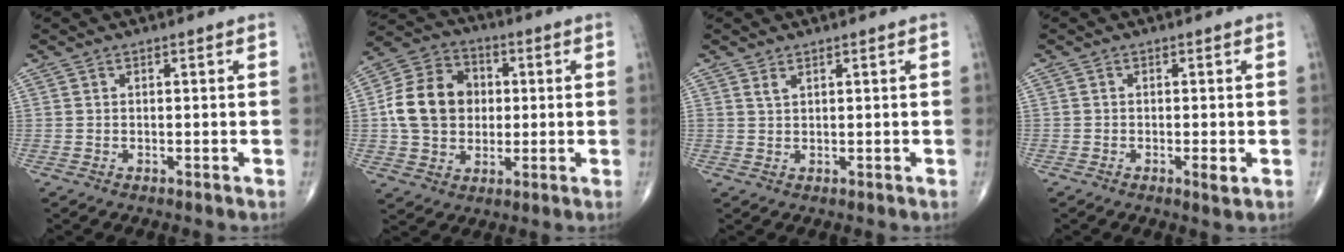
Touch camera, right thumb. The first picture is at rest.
{"total": 14.1, "force": [0.7, 11.4, 8.2], "torque": [-0.130, 0.021, 0.011]}
{"total": 1.1, "force": [0.8, 0.4, 0.6], "torque": [-0.010, -0.001, 0.019]}
{"total": 2.0, "force": [-0.7, 0.6, 1.8], "torque": [-0.032, -0.005, -0.012]}